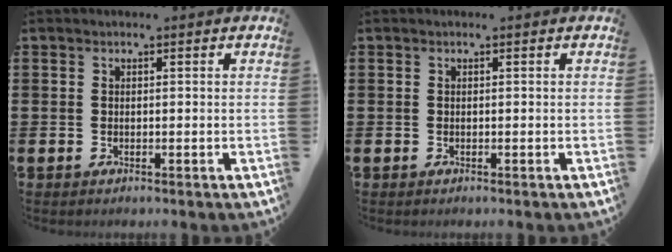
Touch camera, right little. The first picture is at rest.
{"total": 0.0}